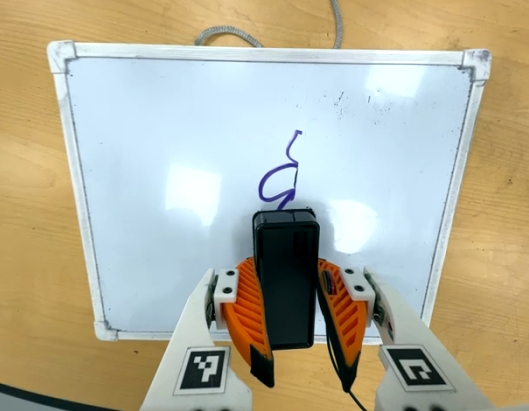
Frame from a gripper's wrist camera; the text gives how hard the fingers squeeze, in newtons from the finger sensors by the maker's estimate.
{"total": 7.7, "left": 6.9, "right": 8.5}